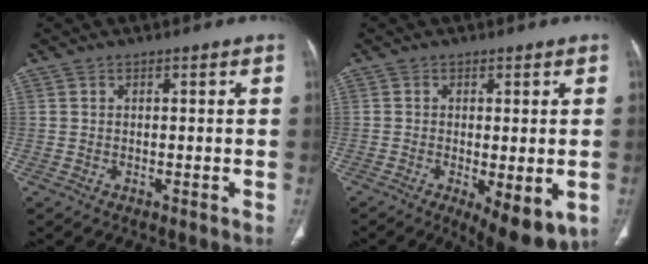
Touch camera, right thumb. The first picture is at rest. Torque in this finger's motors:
{"motor_torque": [-0.07, 0.11, 0.01, 0.01, 0.06]}